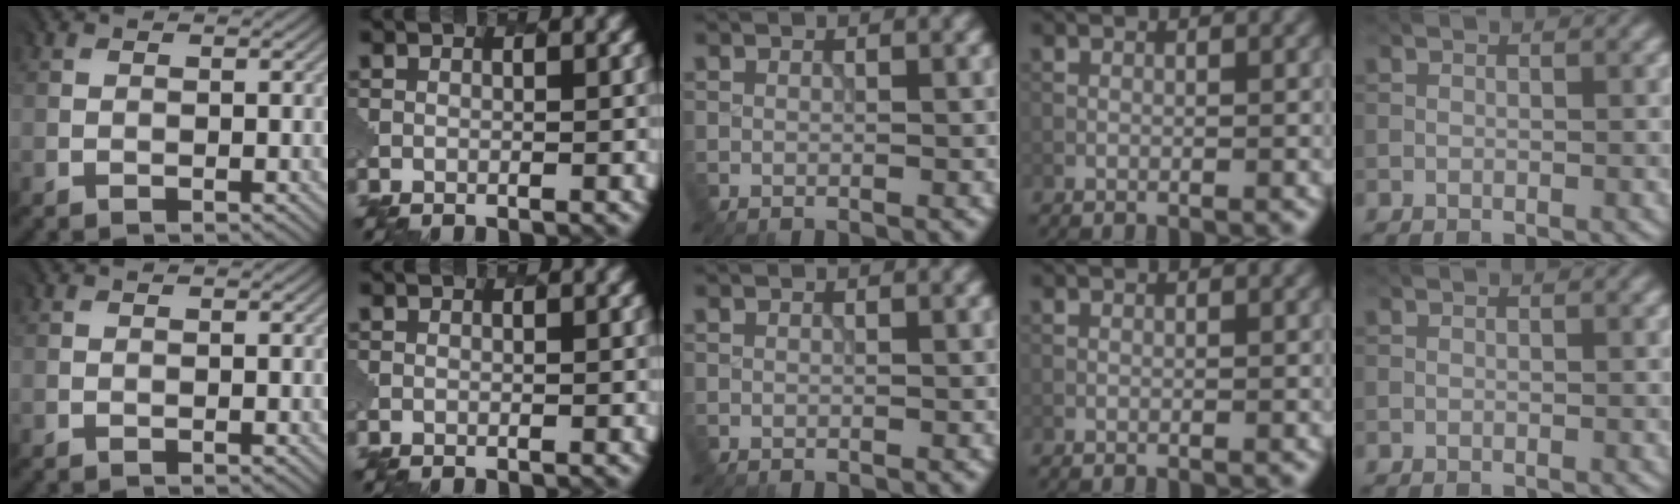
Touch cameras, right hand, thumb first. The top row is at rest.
{}